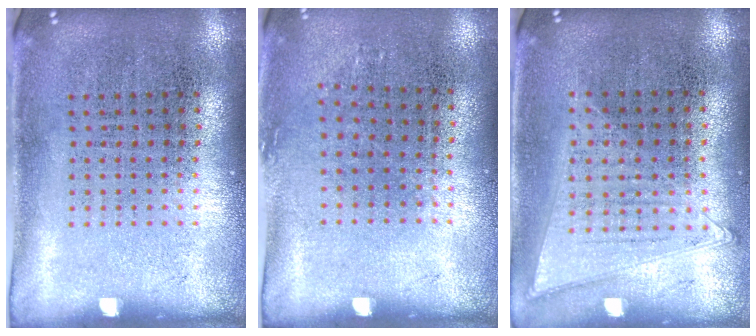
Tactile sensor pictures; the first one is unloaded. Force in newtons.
{"total": 0.8, "press": 0.7, "slide": 0.5}
{"total": 1.1, "press": 1.0, "slide": 0.3}